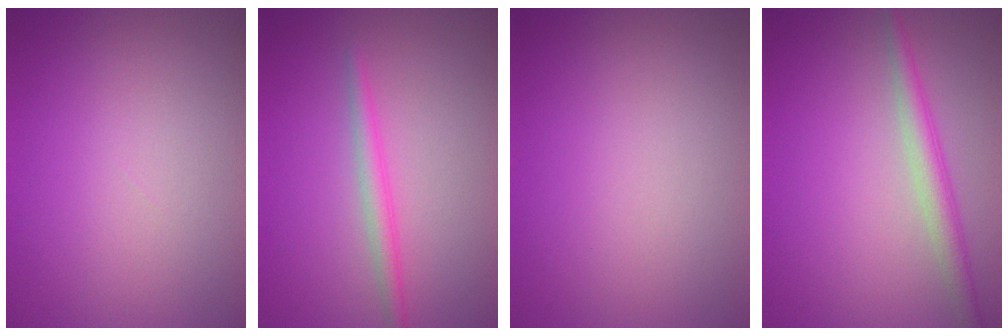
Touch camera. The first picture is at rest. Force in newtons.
{"total": 1.8, "press": 1.8, "slide": 0.1}
{"total": 0.0}
{"total": 2.6, "press": 2.6, "slide": 0.0}